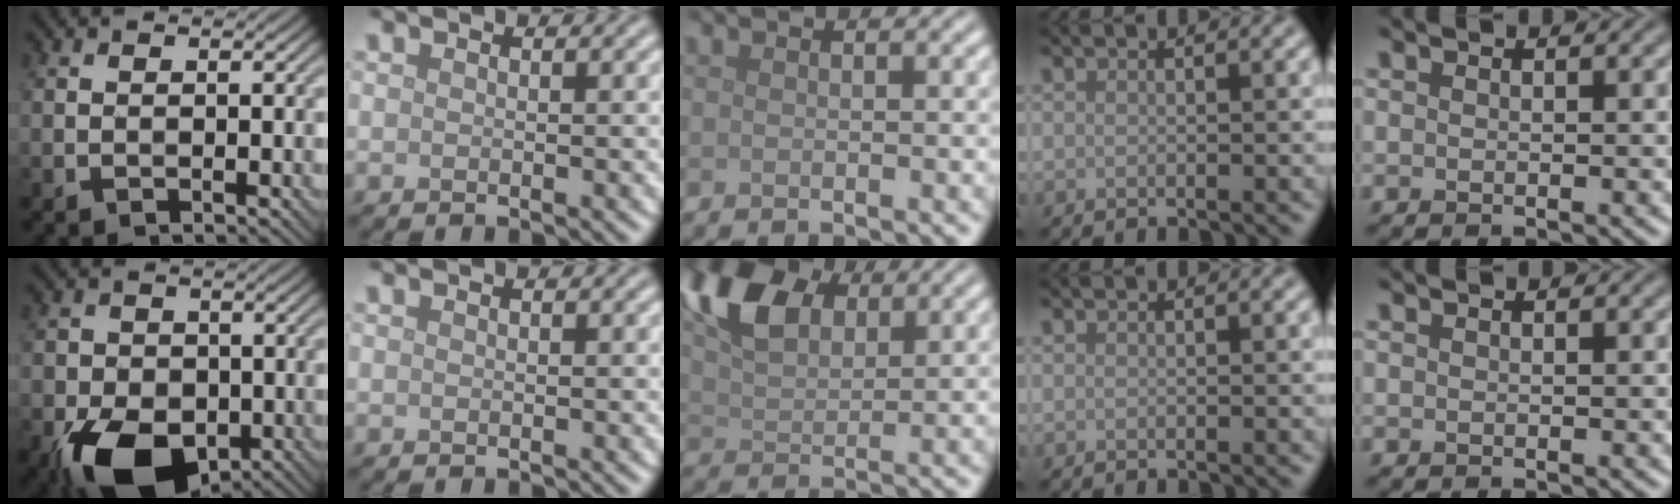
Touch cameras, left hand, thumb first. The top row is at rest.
{"thumb": {"total": 11.6, "force": [-5.4, 7.5, 7.1], "torque": [-0.123, -0.038, -0.094]}, "middle": {"total": 8.2, "force": [4.2, 4.8, 5.2], "torque": [-0.124, 0.018, 0.080]}}